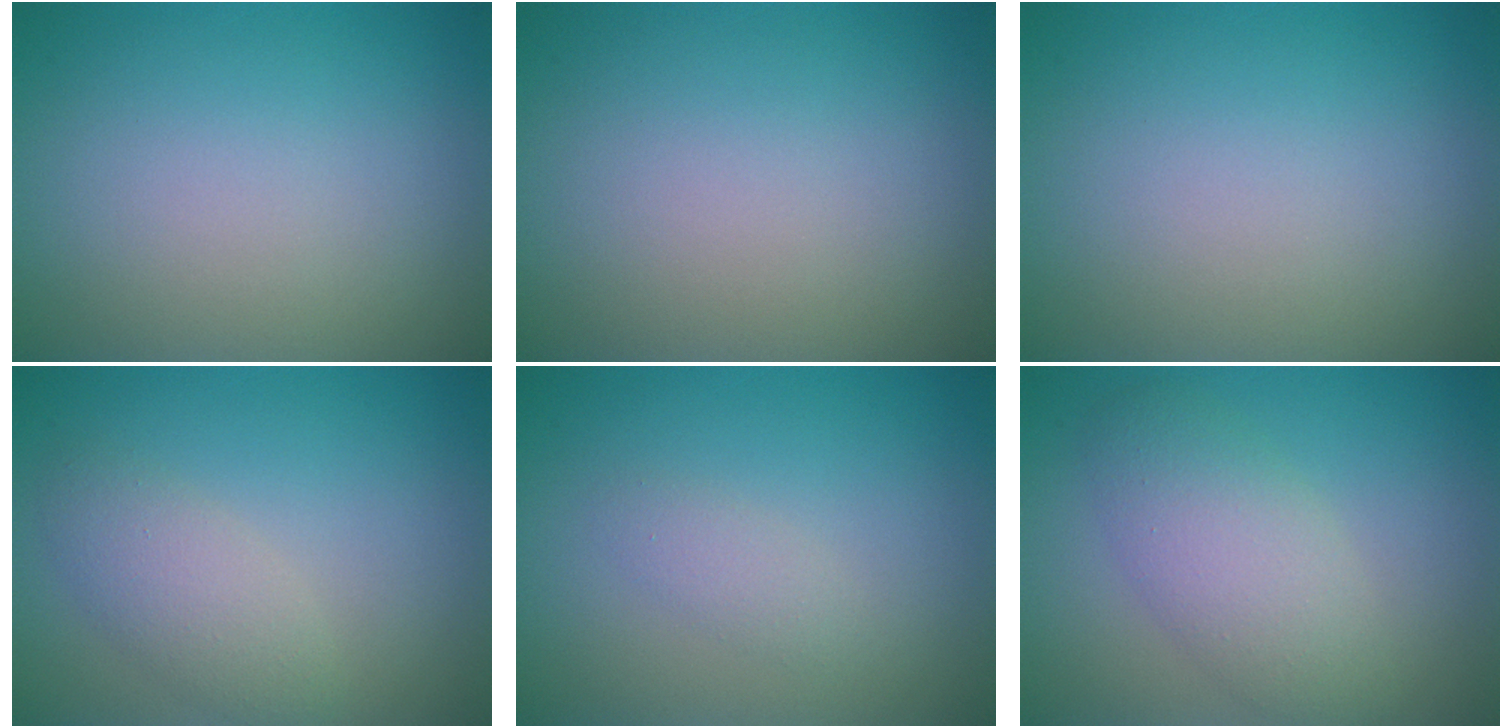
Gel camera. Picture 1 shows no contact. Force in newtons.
{"total": 0.0}
{"total": 0.0}
{"total": 2.8, "press": 2.8, "slide": 0.1}
{"total": 1.2, "press": 1.2, "slide": 0.1}
{"total": 4.6, "press": 4.6, "slide": 0.3}